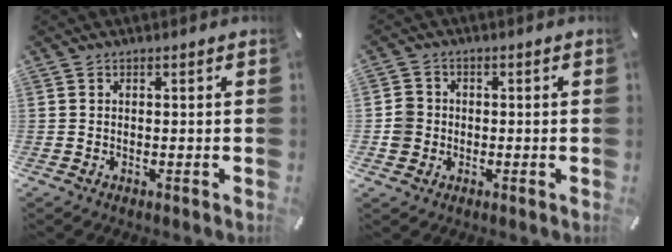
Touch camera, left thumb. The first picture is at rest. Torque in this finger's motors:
{"motor_torque": [-0.03, 0.07, -0.10, -0.05, 0.05]}